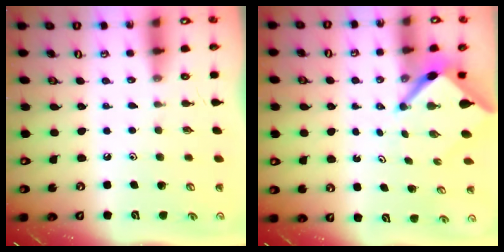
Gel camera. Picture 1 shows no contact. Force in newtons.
{"total": 4.4, "press": 4.4, "slide": 0.5}